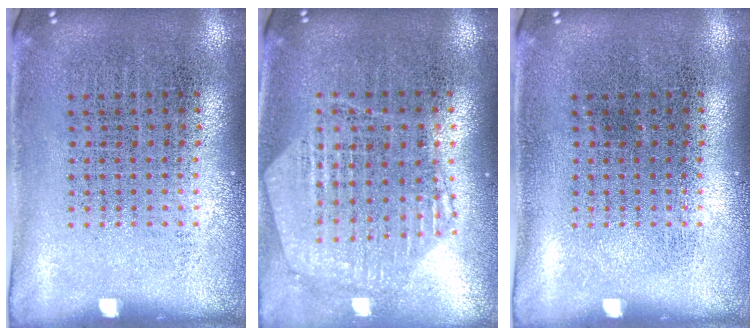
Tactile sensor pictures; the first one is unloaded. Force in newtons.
{"total": 1.2, "press": 1.2, "slide": 0.2}
{"total": 0.0}